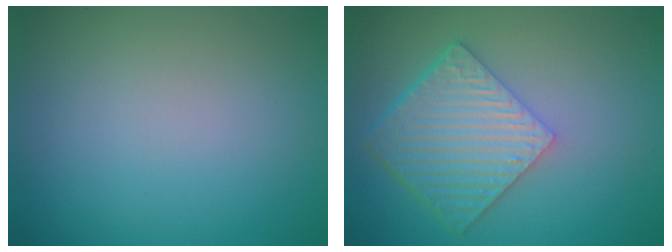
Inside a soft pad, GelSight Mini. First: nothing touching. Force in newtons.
{"total": 6.9, "press": 5.0, "slide": 4.8}